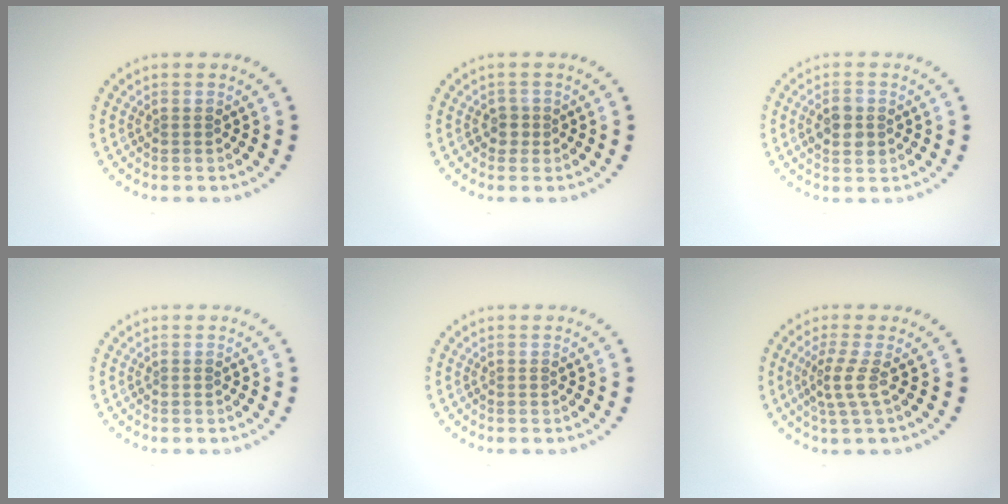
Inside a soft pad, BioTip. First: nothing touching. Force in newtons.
{"total": 1.1, "press": 1.0, "slide": 0.5}
{"total": 2.6, "press": 2.6, "slide": 0.0}
{"total": 0.0}
{"total": 0.0}
{"total": 2.3, "press": 1.6, "slide": 1.7}